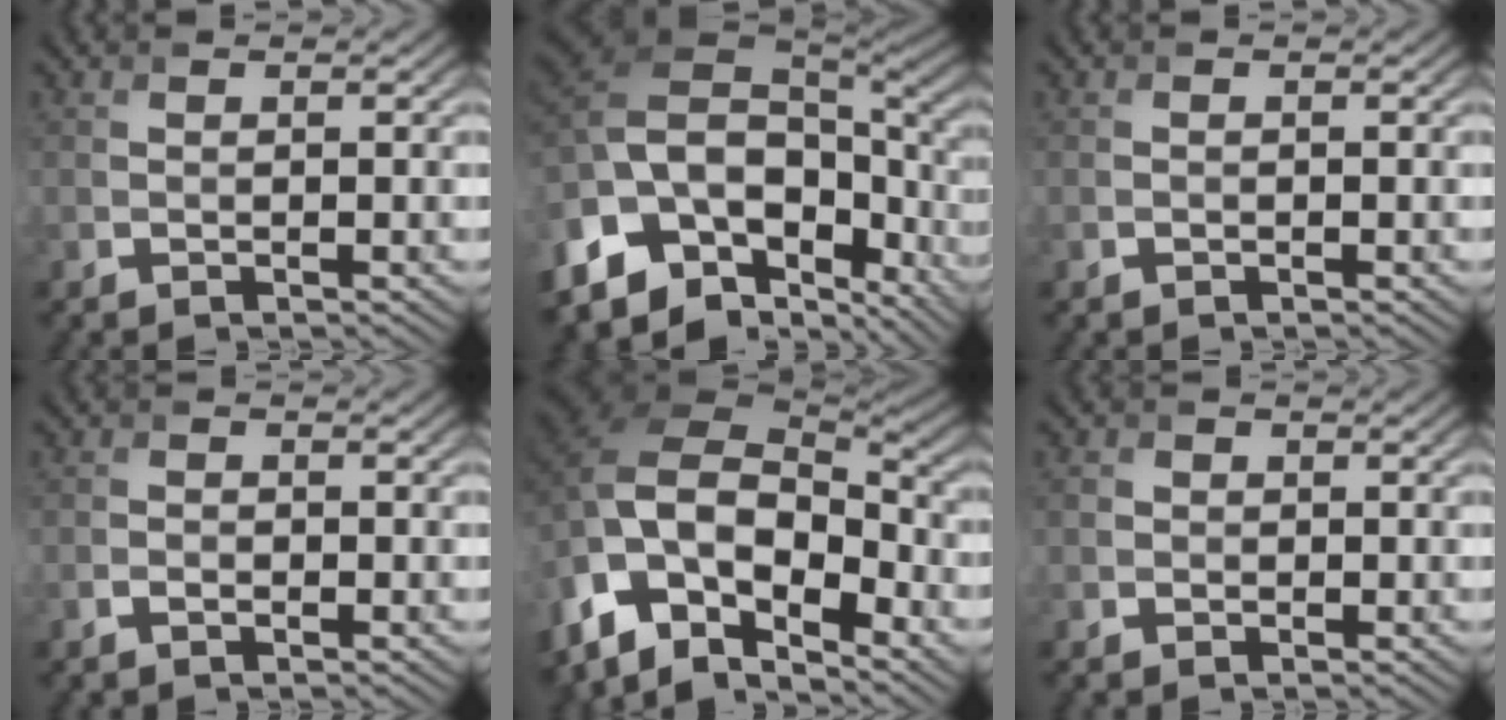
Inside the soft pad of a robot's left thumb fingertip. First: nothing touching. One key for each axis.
{"total": 18.5, "fx": -0.9, "fy": 11.3, "fz": 14.6, "tx": -0.305, "ty": -0.035, "tz": 0.027}
{"total": 0.0}
{"total": 0.6, "fx": -0.2, "fy": 0.5, "fz": 0.4, "tx": -0.007, "ty": 0.004, "tz": -0.005}
{"total": 16.2, "fx": -4.8, "fy": 9.7, "fz": 12.1, "tx": -0.258, "ty": -0.020, "tz": -0.071}
{"total": 1.5, "fx": -0.1, "fy": 1.5, "fz": 0.3, "tx": -0.003, "ty": 0.006, "tz": -0.007}